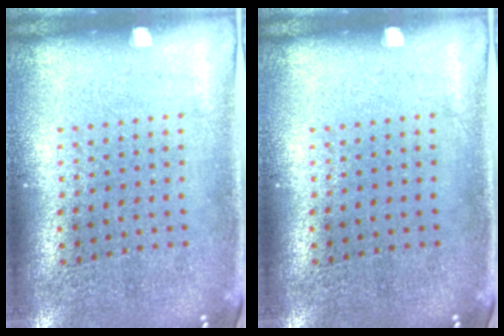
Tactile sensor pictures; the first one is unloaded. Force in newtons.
{"total": 0.0}